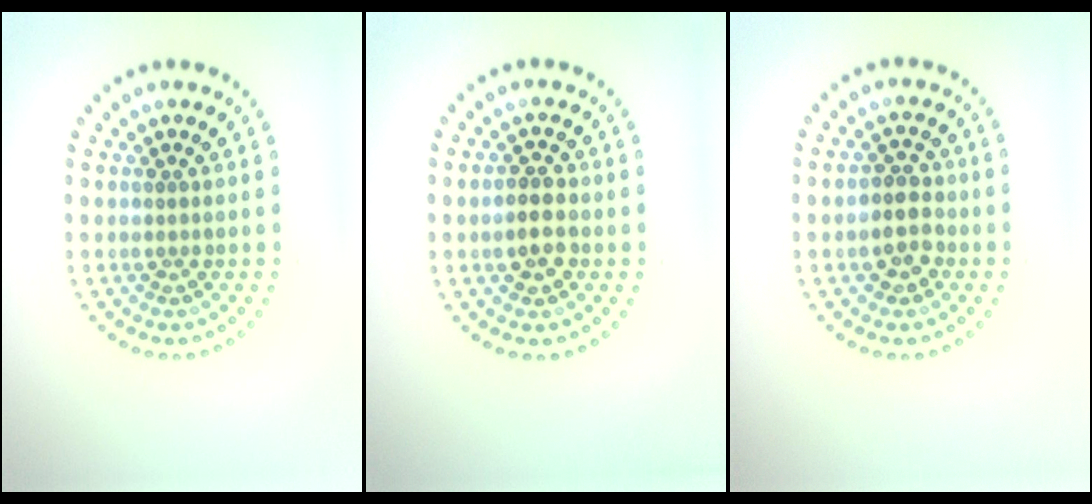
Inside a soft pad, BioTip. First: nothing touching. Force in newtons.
{"total": 2.7, "press": 2.6, "slide": 0.5}
{"total": 2.9, "press": 2.8, "slide": 0.8}